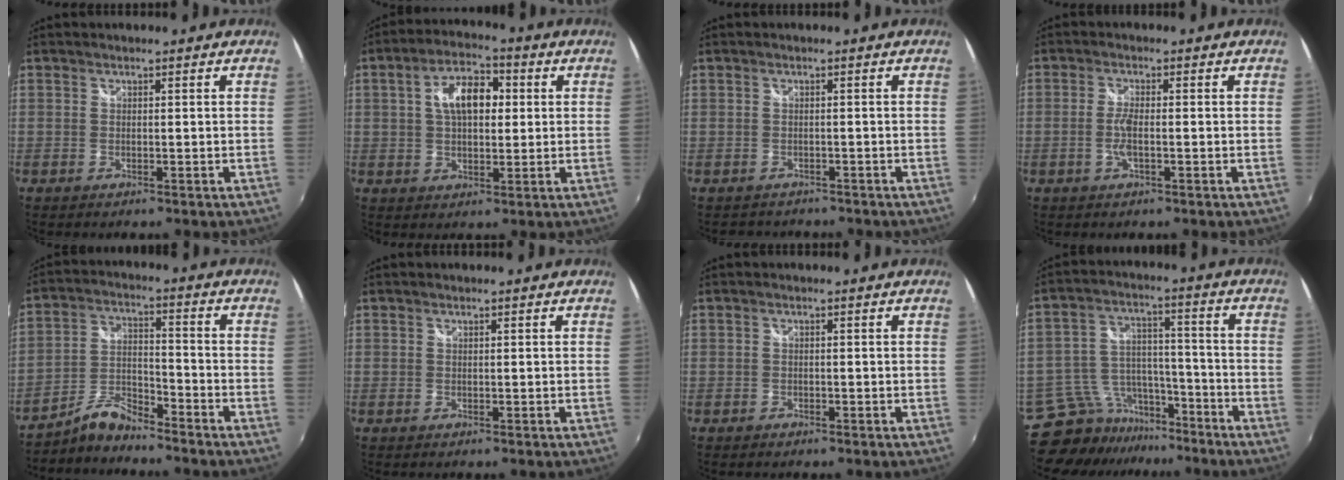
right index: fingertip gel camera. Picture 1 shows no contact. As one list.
[{"total": 9.3, "force": [1.7, 5.2, 7.5], "torque": [-0.128, 0.020, 0.027]}, {"total": 2.7, "force": [-2.1, 1.7, 0.1], "torque": [-0.003, 0.002, -0.031]}, {"total": 3.2, "force": [-0.8, 0.5, 3.0], "torque": [-0.065, -0.001, -0.018]}, {"total": 6.2, "force": [-5.9, 0.8, 1.7], "torque": [-0.037, 0.024, -0.121]}, {"total": 0.0}, {"total": 0.9, "force": [-0.7, 0.5, 0.1], "torque": [-0.006, -0.003, -0.013]}, {"total": 11.9, "force": [-9.9, 6.5, 1.5], "torque": [-0.045, 0.041, -0.154]}]